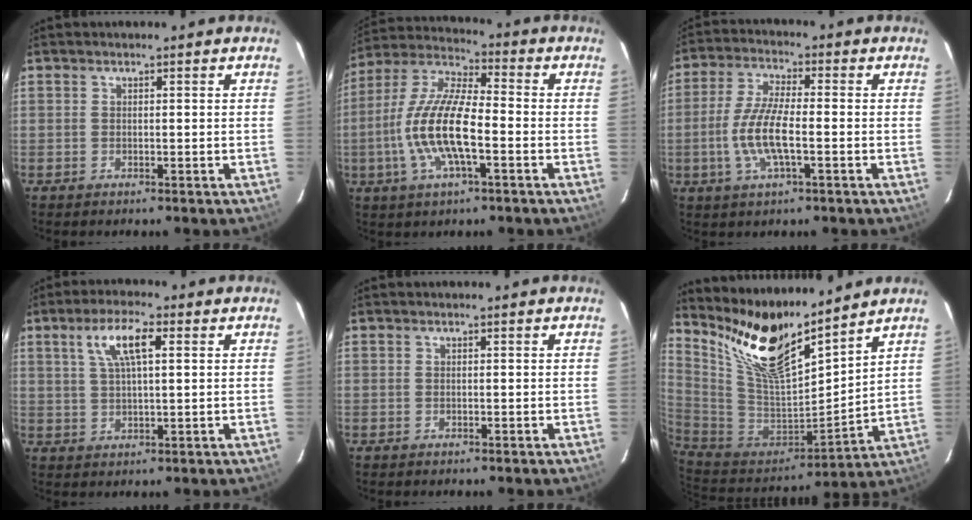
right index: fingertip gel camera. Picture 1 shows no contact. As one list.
[{"total": 14.9, "force": [-3.8, 4.4, 13.7], "torque": [-0.280, -0.002, -0.079]}, {"total": 9.4, "force": [-2.3, 2.4, 8.8], "torque": [-0.184, -0.003, -0.047]}, {"total": 7.3, "force": [2.8, 2.1, 6.4], "torque": [-0.120, 0.012, 0.052]}, {"total": 0.0}, {"total": 18.1, "force": [13.7, 4.2, 10.9], "torque": [-0.203, -0.015, 0.266]}]